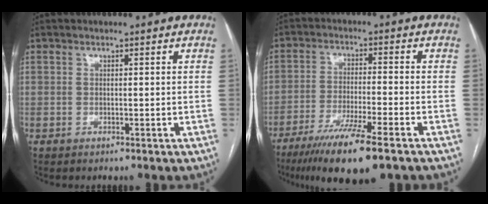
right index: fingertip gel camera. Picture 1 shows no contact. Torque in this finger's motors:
{"motor_torque": [1.11, -1.03, 0.67, 0.20]}